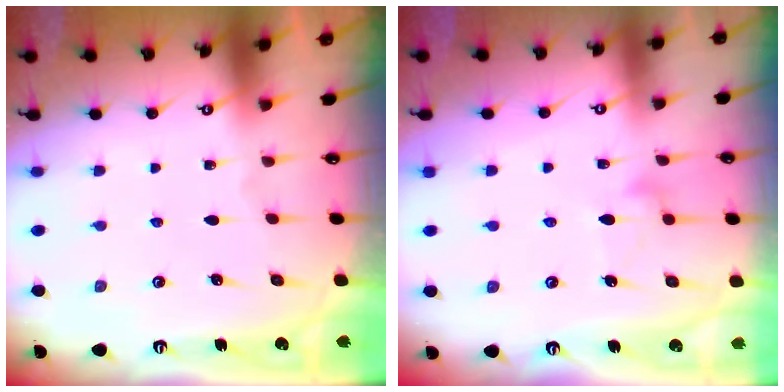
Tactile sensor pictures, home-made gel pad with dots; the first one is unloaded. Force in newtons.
{"total": 9.7, "press": 9.7, "slide": 0.5}